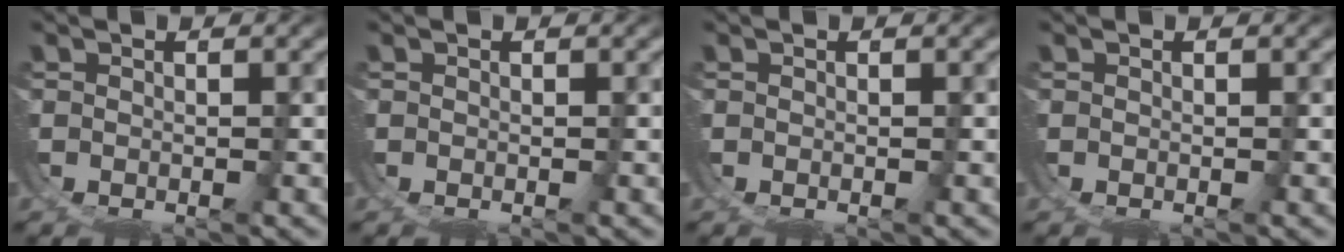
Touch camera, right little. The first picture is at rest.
{"total": 0.0}
{"total": 0.0}
{"total": 0.0}